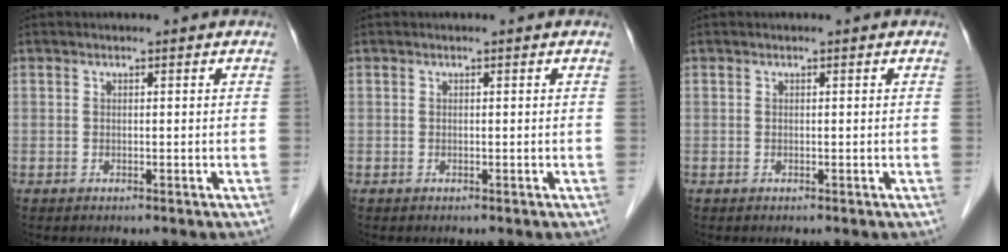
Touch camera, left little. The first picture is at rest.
{"total": 0.0}
{"total": 0.0}